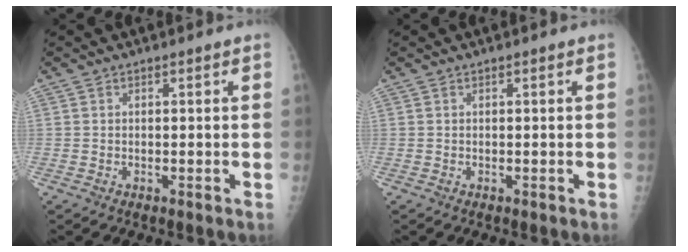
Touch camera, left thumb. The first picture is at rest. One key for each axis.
{"total": 0.0}